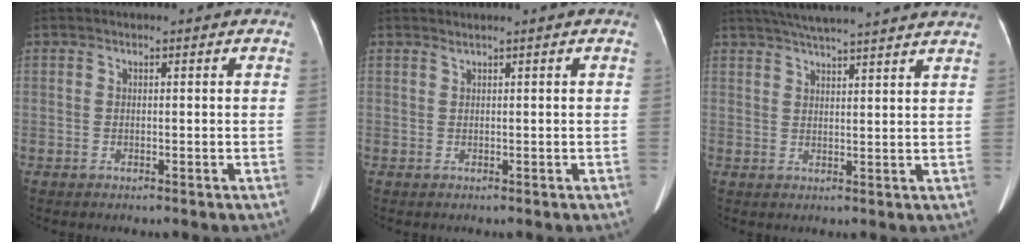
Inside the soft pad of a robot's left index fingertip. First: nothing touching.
{"total": 0.5, "force": [0.4, -0.1, 0.3], "torque": [-0.011, 0.005, 0.014]}
{"total": 16.0, "force": [14.3, 0.2, 7.2], "torque": [-0.121, 0.028, 0.190]}